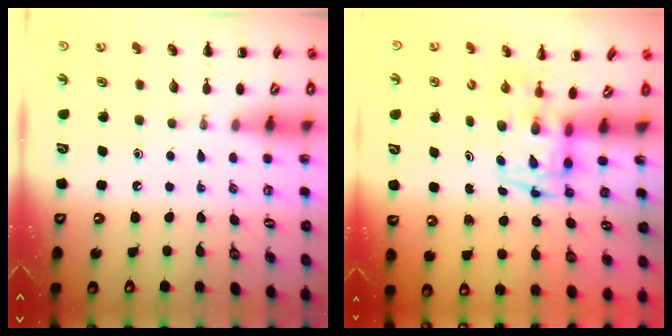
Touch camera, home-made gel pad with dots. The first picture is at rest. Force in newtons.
{"total": 3.4, "press": 3.3, "slide": 0.7}